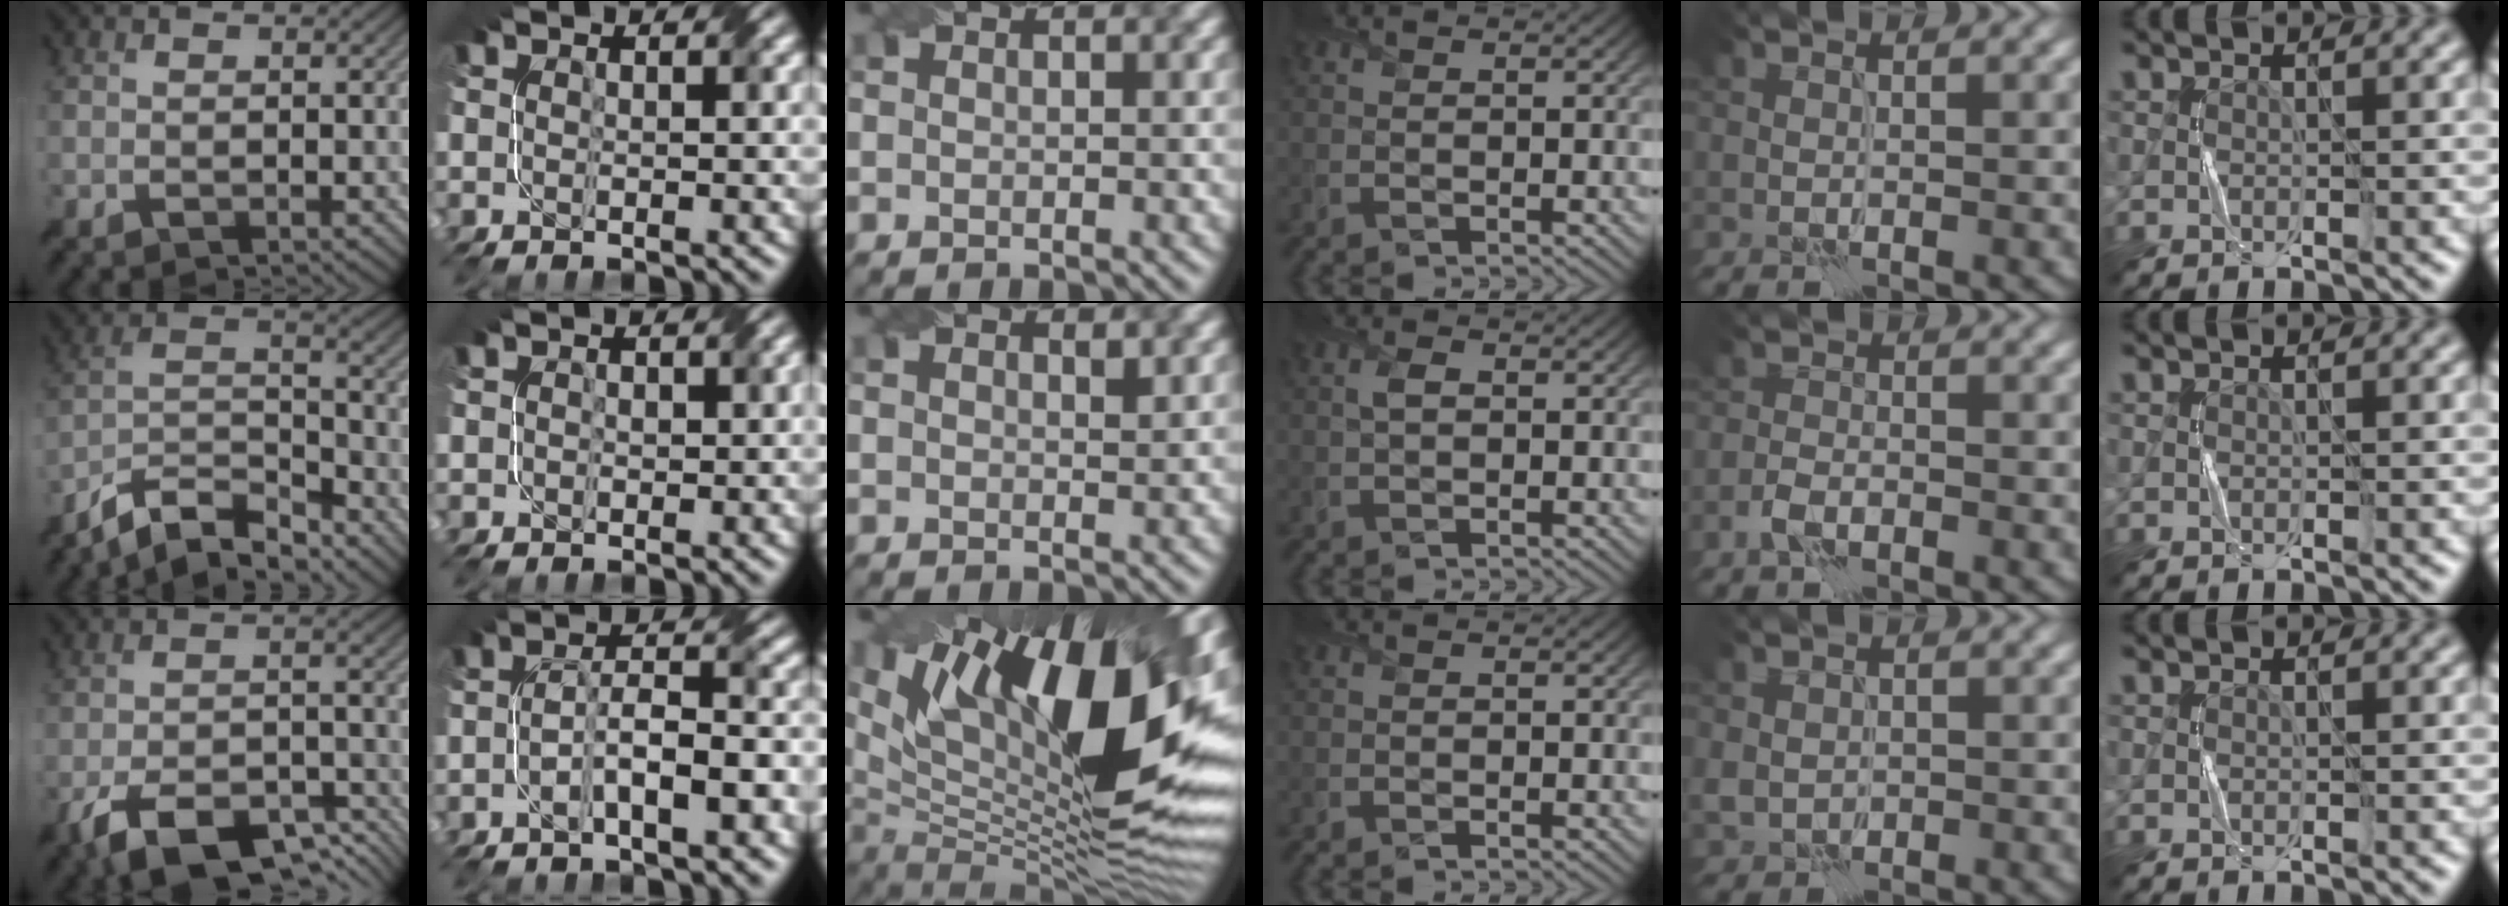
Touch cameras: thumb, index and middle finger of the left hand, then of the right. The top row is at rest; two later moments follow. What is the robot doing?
{"motion": "twist", "object": "screw"}